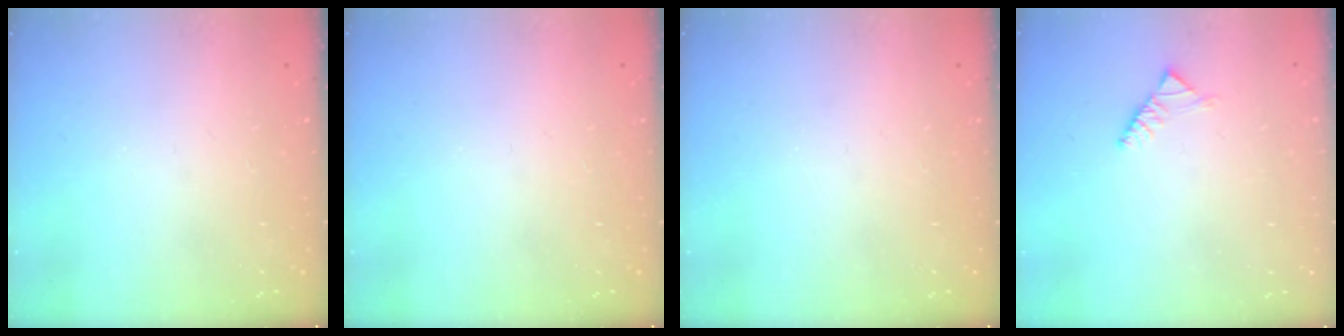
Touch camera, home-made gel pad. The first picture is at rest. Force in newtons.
{"total": 0.0}
{"total": 0.0}
{"total": 2.6, "press": 2.5, "slide": 0.8}